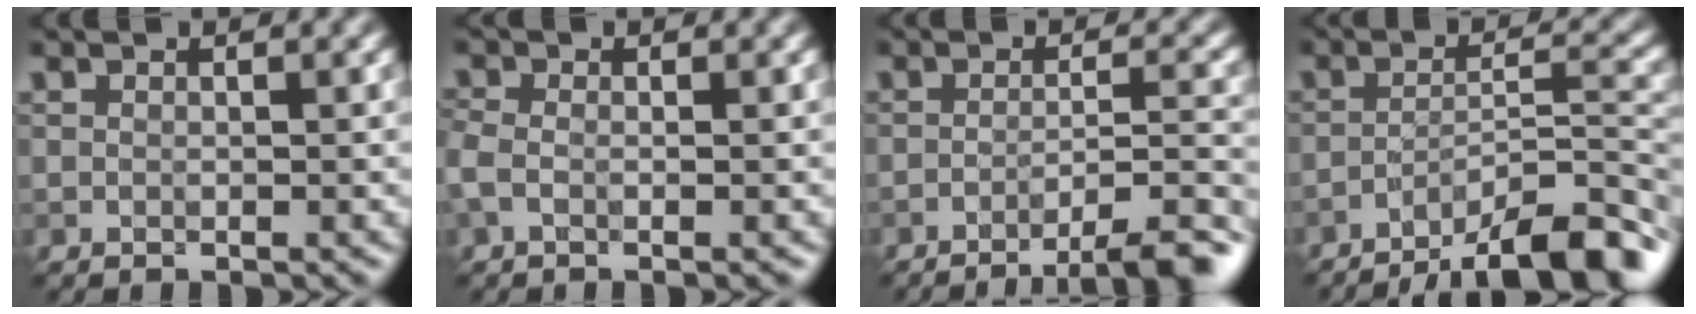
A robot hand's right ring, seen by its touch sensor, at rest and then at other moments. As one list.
[{"total": 2.0, "force": [-0.7, 1.1, 1.5], "torque": [-0.040, -0.002, -0.022]}, {"total": 7.0, "force": [-4.9, 1.3, 4.8], "torque": [-0.060, 0.005, -0.066]}, {"total": 10.6, "force": [-7.9, 2.4, 6.6], "torque": [-0.089, 0.011, -0.124]}]